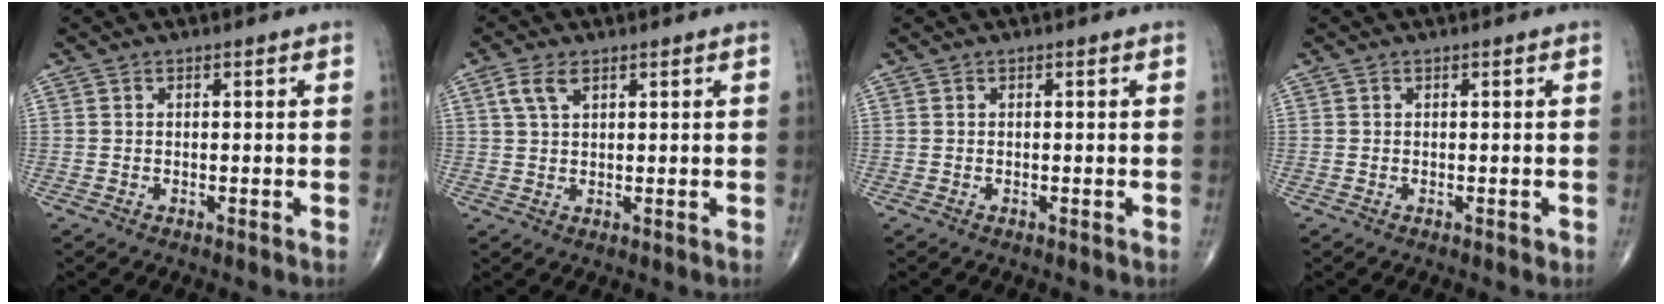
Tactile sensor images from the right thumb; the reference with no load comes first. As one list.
[{"total": 3.6, "force": [1.8, 1.8, 2.6], "torque": [-0.053, 0.006, 0.040]}, {"total": 0.0}, {"total": 0.5, "force": [-0.1, 0.4, 0.3], "torque": [0.003, 0.002, -0.002]}]